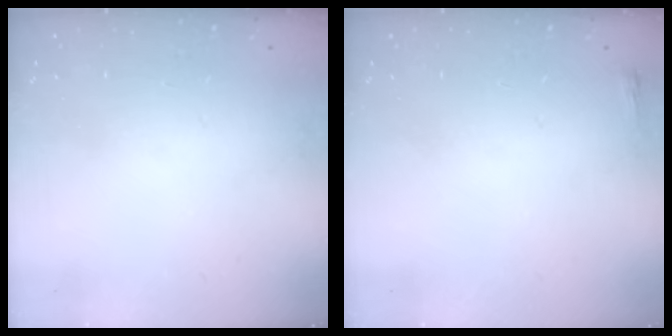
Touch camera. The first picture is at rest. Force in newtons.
{"total": 2.0, "press": 2.0, "slide": 0.5}